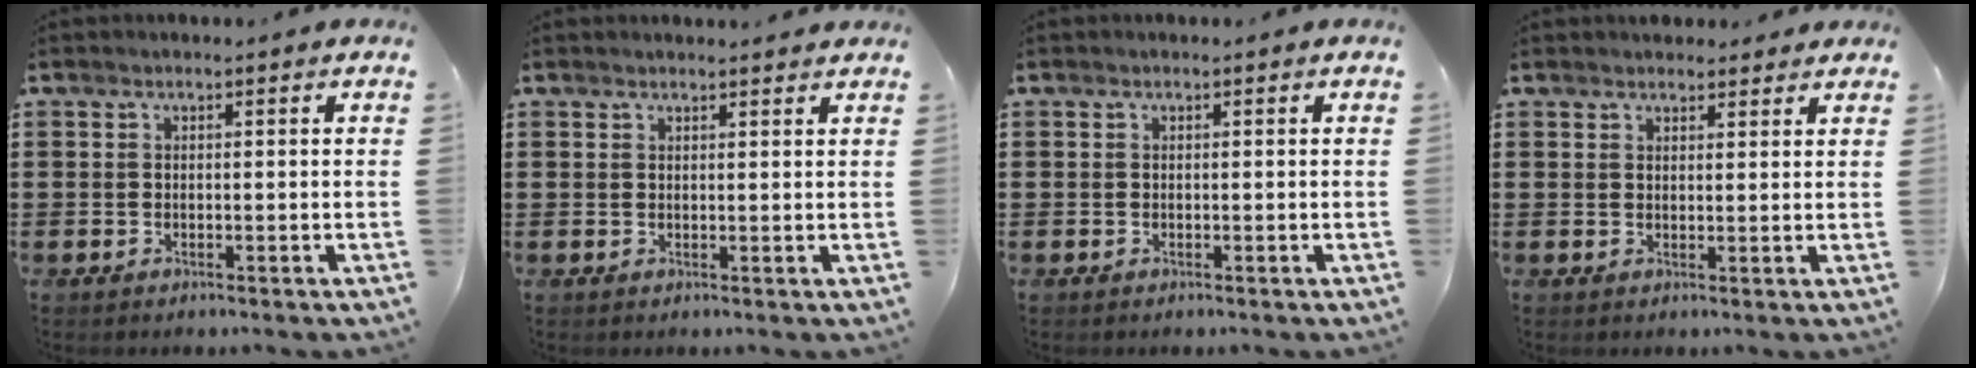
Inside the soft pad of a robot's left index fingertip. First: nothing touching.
{"total": 1.3, "force": [1.3, -0.1, 0.3], "torque": [-0.007, -0.001, 0.026]}
{"total": 0.0}
{"total": 2.3, "force": [2.2, 0.6, 0.1], "torque": [-0.007, 0.000, 0.043]}